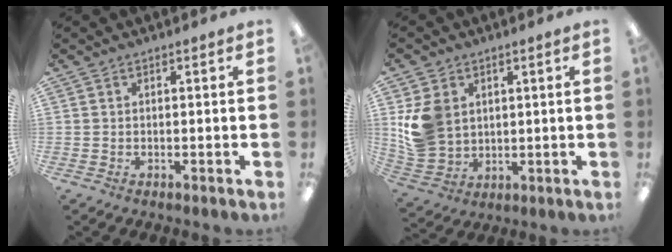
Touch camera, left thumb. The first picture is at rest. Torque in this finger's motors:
{"motor_torque": [0.78, 1.62, 0.72, -0.83, 0.09]}